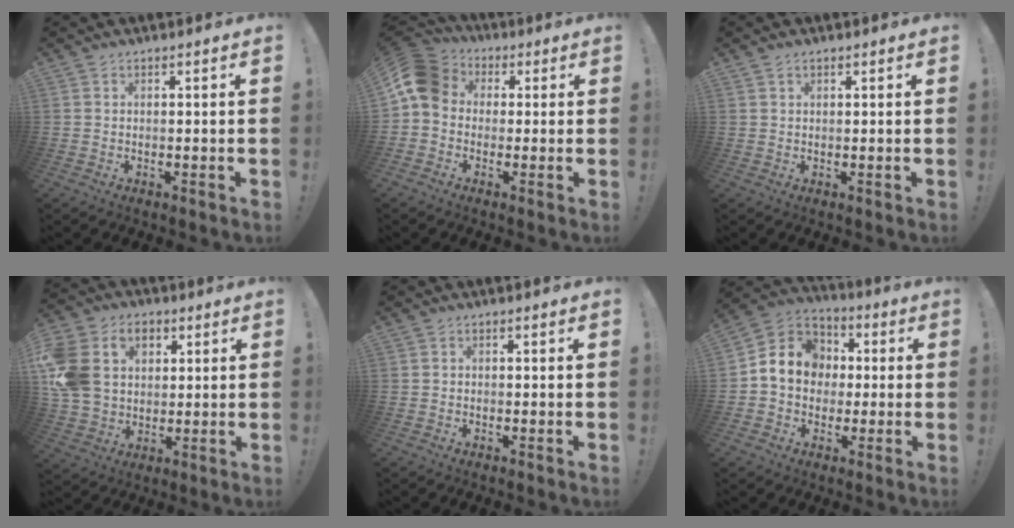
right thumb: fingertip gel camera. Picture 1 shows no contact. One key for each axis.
{"total": 11.1, "fx": 0.9, "fy": 8.9, "fz": 6.5, "tx": -0.120, "ty": 0.012, "tz": 0.023}
{"total": 0.8, "fx": 0.6, "fy": 0.3, "fz": 0.4, "tx": 0.000, "ty": -0.004, "tz": 0.010}
{"total": 16.8, "fx": 4.1, "fy": 13.2, "fz": 9.5, "tx": -0.176, "ty": -0.009, "tz": 0.080}
{"total": 0.8, "fx": -0.5, "fy": 0.5, "fz": 0.1, "tx": -0.009, "ty": 0.005, "tz": -0.008}
{"total": 12.0, "fx": 0.4, "fy": 10.7, "fz": 5.4, "tx": -0.077, "ty": 0.016, "tz": 0.019}